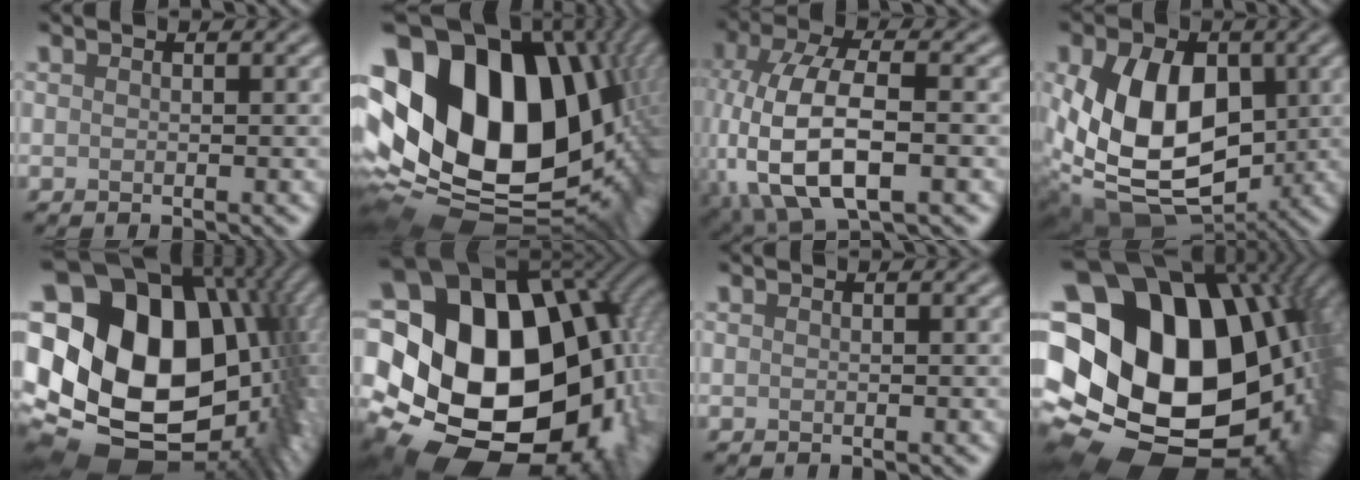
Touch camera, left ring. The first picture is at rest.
{"total": 21.7, "force": [4.0, 15.2, 15.0], "torque": [-0.286, -0.012, 0.108]}
{"total": 11.8, "force": [-3.1, 5.6, 10.0], "torque": [-0.218, -0.009, -0.056]}
{"total": 12.4, "force": [0.0, 8.3, 9.2], "torque": [-0.186, -0.021, 0.003]}
{"total": 20.9, "force": [1.1, 14.4, 15.0], "torque": [-0.242, -0.013, 0.061]}
{"total": 22.2, "force": [-0.7, 16.7, 14.7], "torque": [-0.265, -0.016, 0.000]}
{"total": 0.0}
{"total": 23.0, "force": [-0.2, 16.8, 15.6], "torque": [-0.264, -0.035, -0.010]}